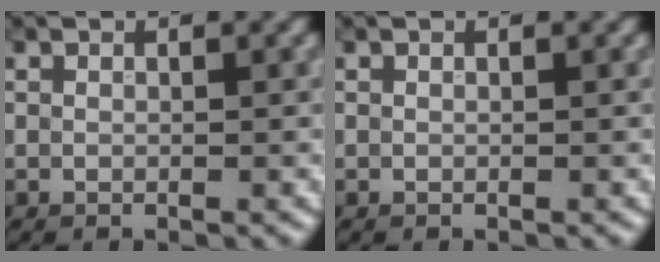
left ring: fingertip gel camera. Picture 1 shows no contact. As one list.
[{"total": 0.0}]